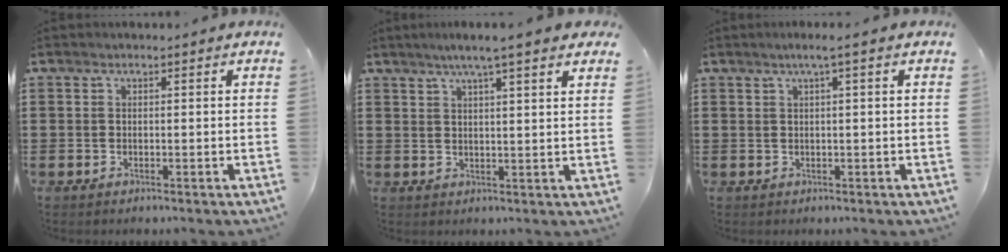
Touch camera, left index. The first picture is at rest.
{"total": 4.8, "force": [3.6, -0.1, 3.1], "torque": [-0.071, 0.000, 0.062]}
{"total": 1.7, "force": [0.5, -0.1, 1.7], "torque": [-0.030, -0.001, 0.007]}